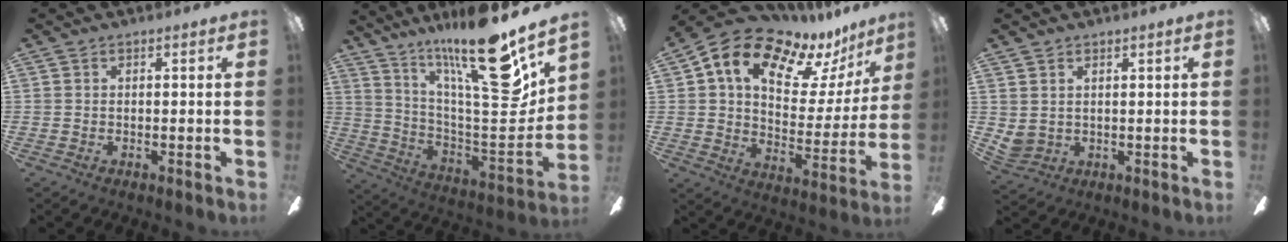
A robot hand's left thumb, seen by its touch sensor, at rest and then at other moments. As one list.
[{"total": 24.3, "force": [16.6, 4.7, 17.1], "torque": [-0.260, -0.114, 0.266]}, {"total": 15.7, "force": [11.3, 7.6, 7.8], "torque": [-0.139, -0.080, 0.193]}, {"total": 3.7, "force": [2.4, 2.8, 0.6], "torque": [-0.028, -0.011, 0.046]}]